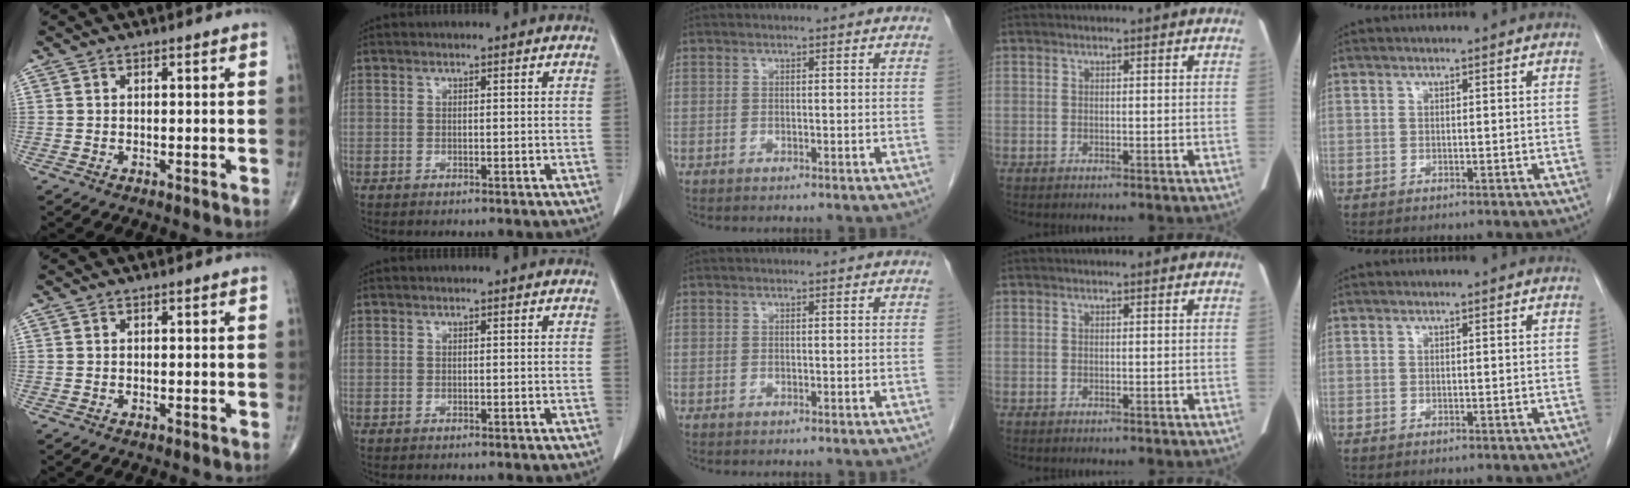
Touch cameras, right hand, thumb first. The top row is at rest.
{}